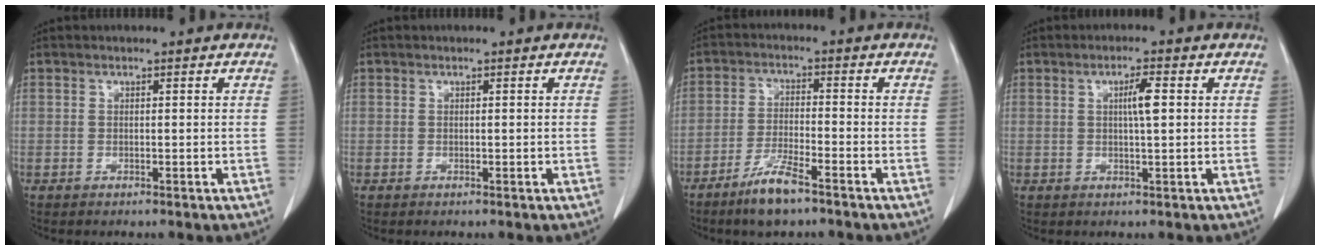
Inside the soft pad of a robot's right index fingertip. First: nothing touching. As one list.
[{"total": 0.0}, {"total": 6.5, "force": [-4.6, 0.8, 4.4], "torque": [-0.096, -0.010, -0.085]}, {"total": 3.5, "force": [0.7, 0.2, 3.4], "torque": [-0.058, 0.001, 0.011]}]